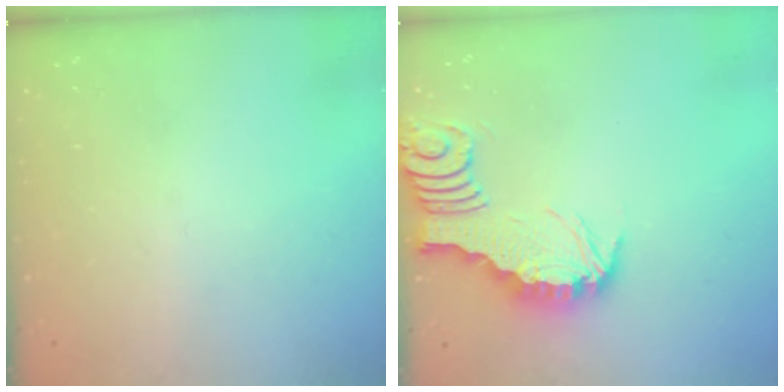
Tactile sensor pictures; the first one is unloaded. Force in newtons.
{"total": 3.2, "press": 3.2, "slide": 0.3}